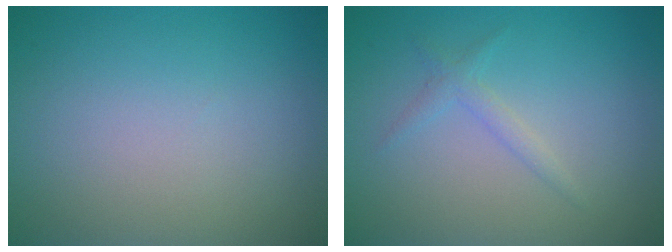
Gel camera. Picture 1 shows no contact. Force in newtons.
{"total": 1.3, "press": 1.3, "slide": 0.0}